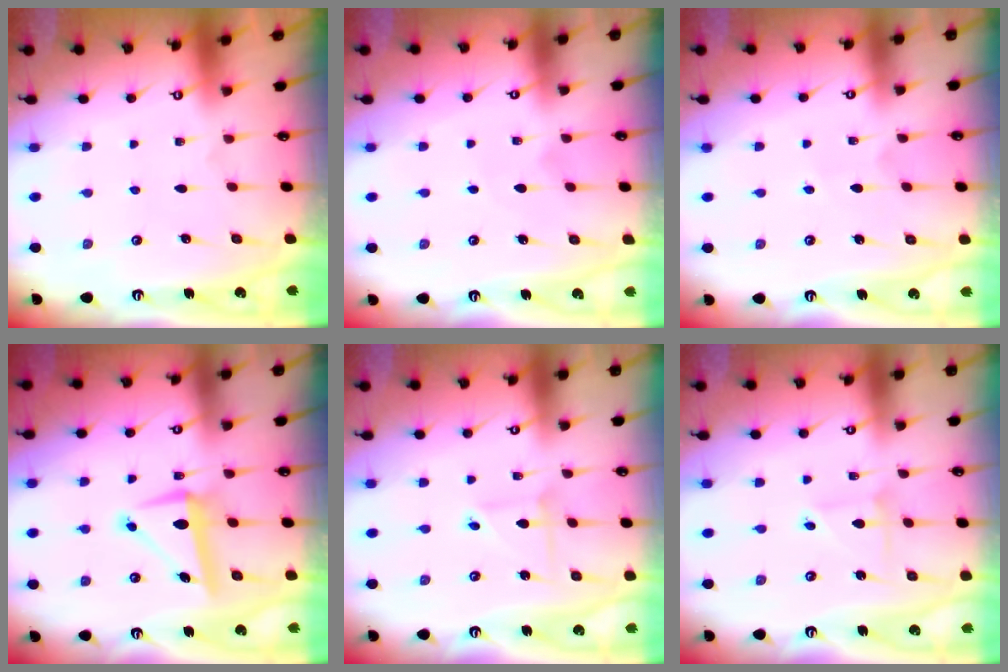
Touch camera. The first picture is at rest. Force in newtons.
{"total": 3.6, "press": 3.5, "slide": 0.4}
{"total": 3.7, "press": 3.7, "slide": 0.4}
{"total": 8.2, "press": 8.1, "slide": 1.4}
{"total": 2.8, "press": 2.8, "slide": 0.2}
{"total": 2.4, "press": 2.4, "slide": 0.2}